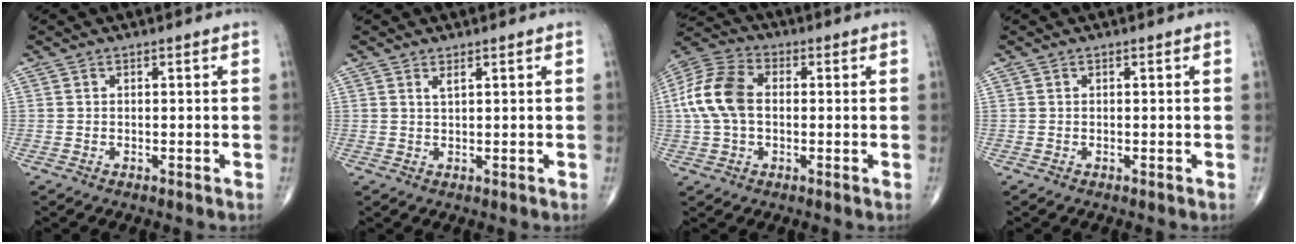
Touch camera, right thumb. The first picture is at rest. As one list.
[{"total": 1.1, "force": [0.8, 0.1, 0.8], "torque": [-0.016, -0.005, 0.015]}, {"total": 12.0, "force": [0.5, 7.8, 9.1], "torque": [-0.193, 0.028, 0.001]}, {"total": 0.0}]